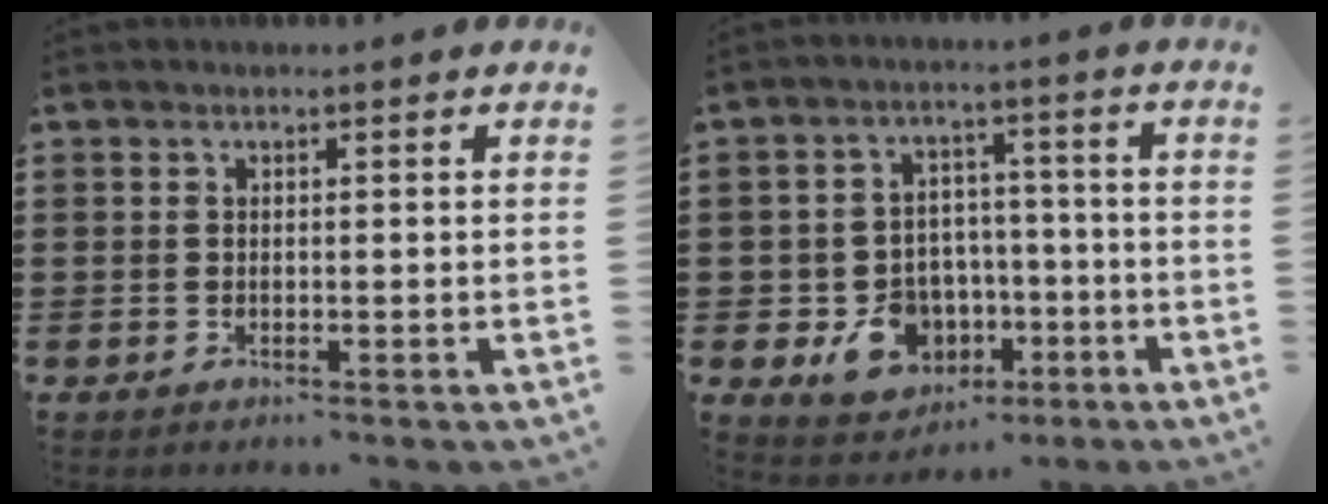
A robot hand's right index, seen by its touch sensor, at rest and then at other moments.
{"total": 8.7, "force": [-2.8, 7.3, 3.8], "torque": [-0.077, 0.015, -0.040]}